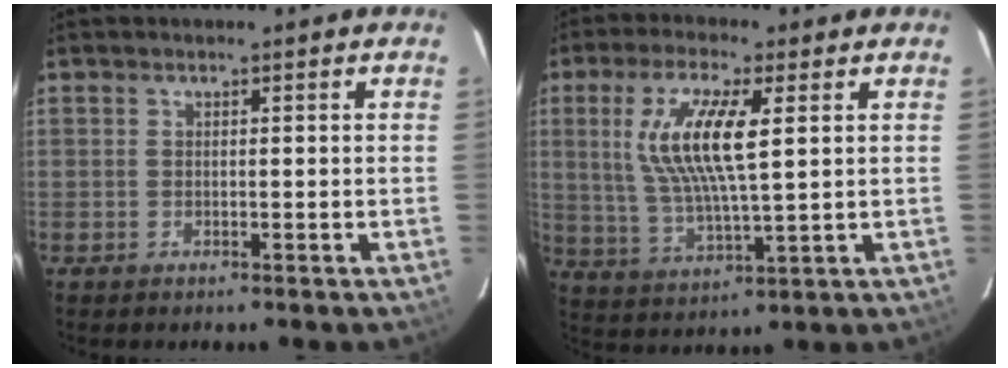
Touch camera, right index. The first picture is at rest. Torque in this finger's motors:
{"motor_torque": [0.50, 0.11, 0.44, 0.21]}